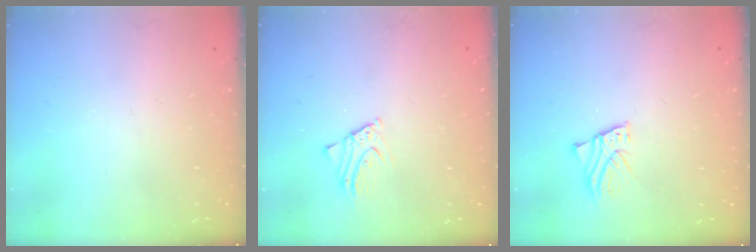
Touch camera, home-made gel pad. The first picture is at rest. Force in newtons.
{"total": 2.4, "press": 2.4, "slide": 0.1}
{"total": 2.0, "press": 2.0, "slide": 0.2}